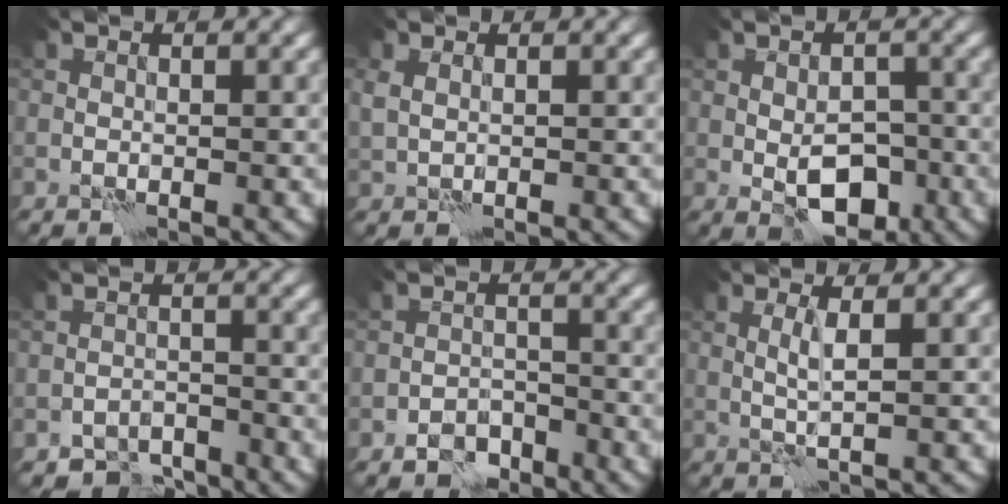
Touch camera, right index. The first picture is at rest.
{"total": 1.3, "force": [0.4, 0.9, 0.8], "torque": [-0.021, 0.000, 0.013]}
{"total": 5.0, "force": [-1.7, 2.8, 3.8], "torque": [-0.053, -0.001, -0.029]}
{"total": 3.3, "force": [-3.0, 1.2, 0.3], "torque": [0.008, 0.002, -0.057]}
{"total": 2.7, "force": [-2.2, 1.4, 0.8], "torque": [-0.008, 0.004, -0.044]}
{"total": 1.4, "force": [0.5, -0.4, 1.2], "torque": [-0.031, 0.004, 0.009]}